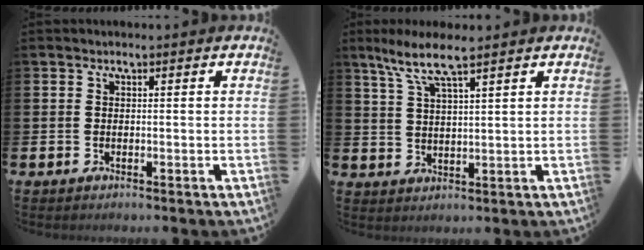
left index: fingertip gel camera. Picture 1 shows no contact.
{"total": 5.2, "force": [3.3, 0.9, 3.8], "torque": [-0.087, 0.003, 0.060]}